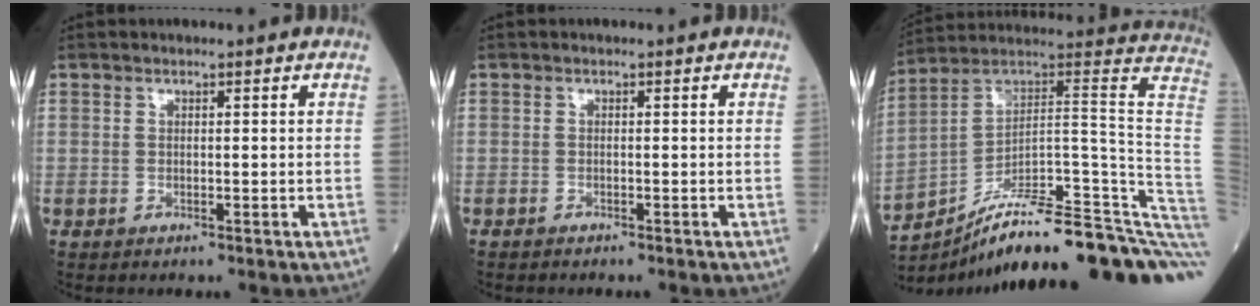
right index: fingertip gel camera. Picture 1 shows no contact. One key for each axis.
{"total": 0.6, "fx": -0.6, "fy": 0.1, "fz": 0.1, "tx": -0.009, "ty": -0.001, "tz": -0.011}
{"total": 30.1, "fx": -21.9, "fy": 2.2, "fz": 20.6, "tx": -0.151, "ty": 0.033, "tz": -0.310}